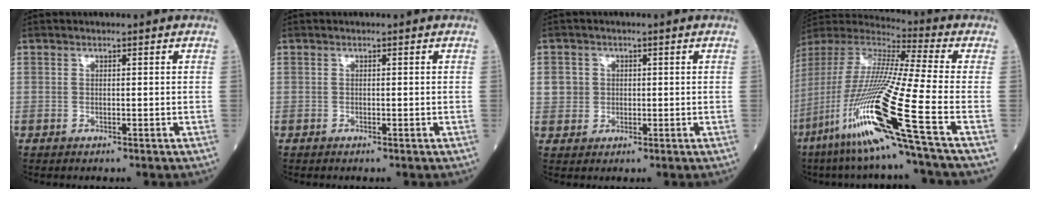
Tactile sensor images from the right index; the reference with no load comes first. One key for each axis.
{"total": 0.0}
{"total": 4.7, "fx": 1.6, "fy": 4.2, "fz": 1.4, "tx": -0.034, "ty": 0.007, "tz": 0.044}
{"total": 24.4, "fx": -10.6, "fy": -1.1, "fz": 21.9, "tx": -0.455, "ty": -0.056, "tz": -0.212}